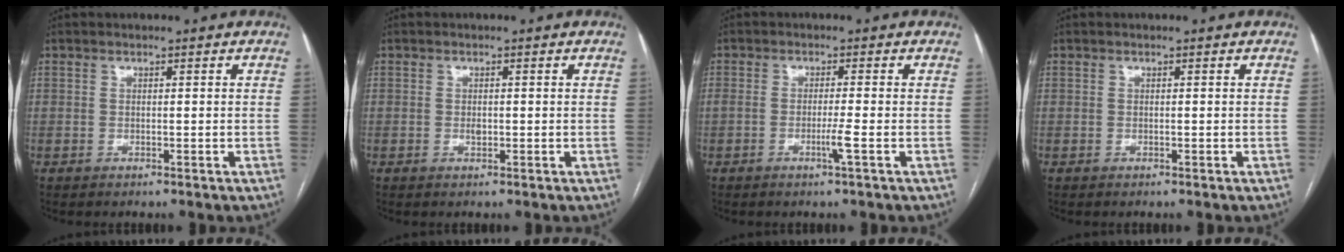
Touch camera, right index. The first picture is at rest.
{"total": 0.9, "force": [-0.1, 0.5, 0.7], "torque": [-0.013, 0.000, -0.001]}
{"total": 2.4, "force": [-1.0, -0.5, 2.2], "torque": [-0.041, -0.005, -0.018]}
{"total": 0.0}